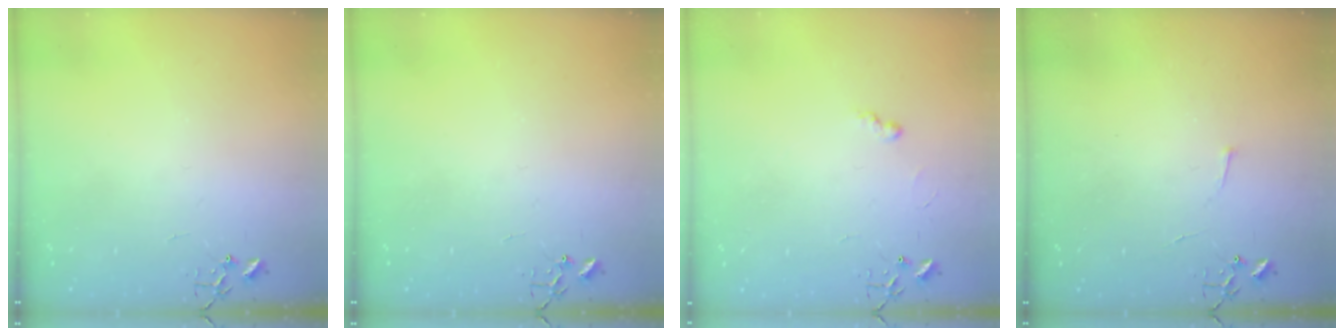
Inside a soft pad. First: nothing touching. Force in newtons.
{"total": 0.0}
{"total": 4.6, "press": 4.5, "slide": 0.6}
{"total": 2.9, "press": 2.9, "slide": 0.4}